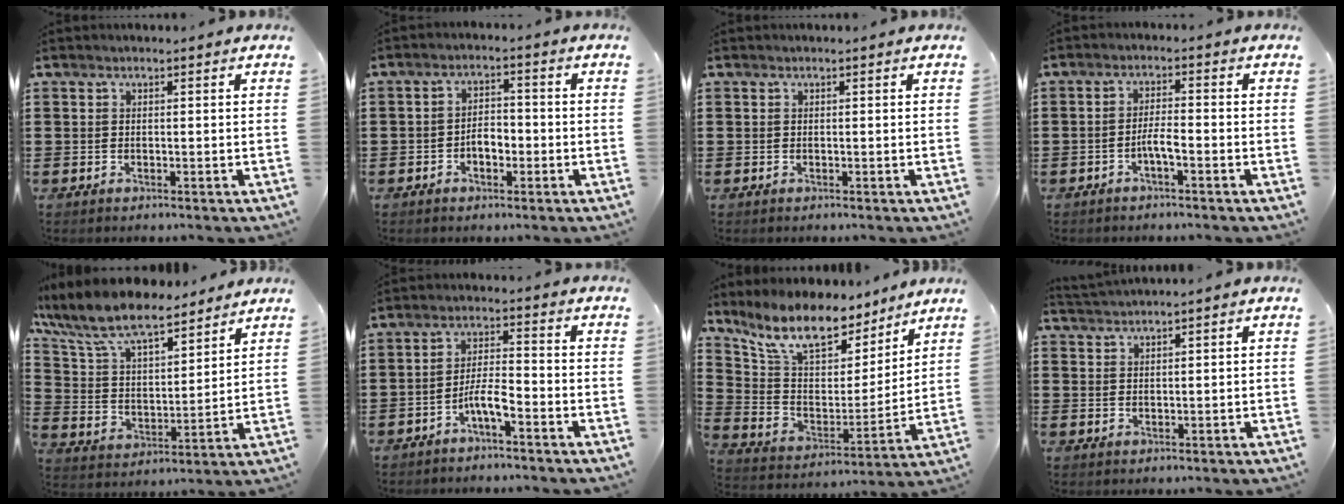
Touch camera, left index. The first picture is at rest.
{"total": 3.2, "force": [-1.4, 1.7, 2.3], "torque": [-0.045, 0.005, -0.029]}
{"total": 0.0}
{"total": 3.0, "force": [-1.5, 0.5, 2.6], "torque": [-0.054, 0.001, -0.029]}
{"total": 9.9, "force": [8.7, 2.5, 4.0], "torque": [-0.117, -0.043, 0.154]}
{"total": 4.7, "force": [-2.8, 0.8, 3.7], "torque": [-0.079, 0.005, -0.057]}
{"total": 11.8, "force": [9.4, 4.2, 5.7], "torque": [-0.146, -0.052, 0.168]}
{"total": 1.4, "force": [1.3, -0.4, 0.2], "torque": [-0.006, -0.001, 0.027]}